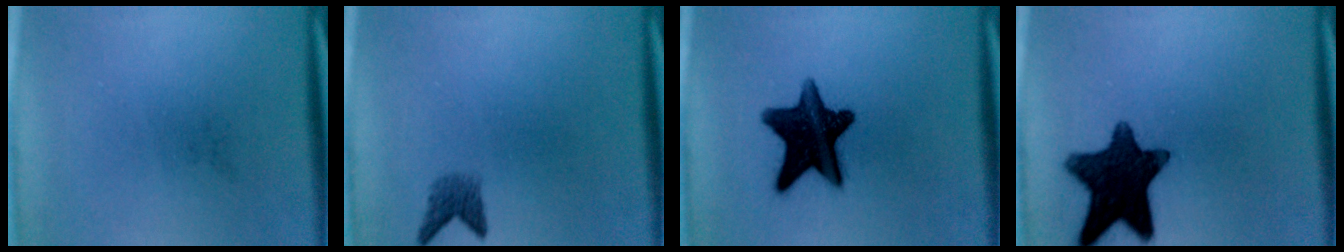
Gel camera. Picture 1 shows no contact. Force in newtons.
{"total": 2.0}
{"total": 14.3}
{"total": 13.7}